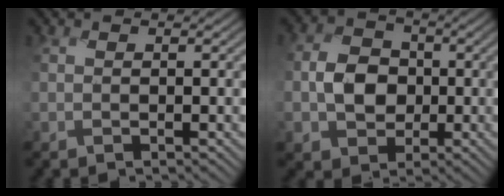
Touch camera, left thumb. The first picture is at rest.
{"total": 4.9, "force": [-1.1, 4.3, 2.1], "torque": [-0.040, 0.005, -0.040]}